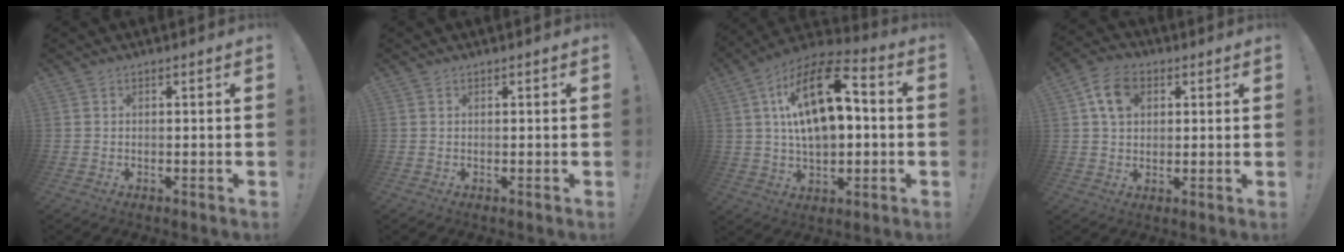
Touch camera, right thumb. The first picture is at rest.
{"total": 0.0}
{"total": 19.5, "force": [3.9, 10.5, 16.0], "torque": [-0.274, -0.009, 0.064]}
{"total": 9.6, "force": [3.6, 7.2, 5.3], "torque": [-0.078, 0.001, 0.070]}